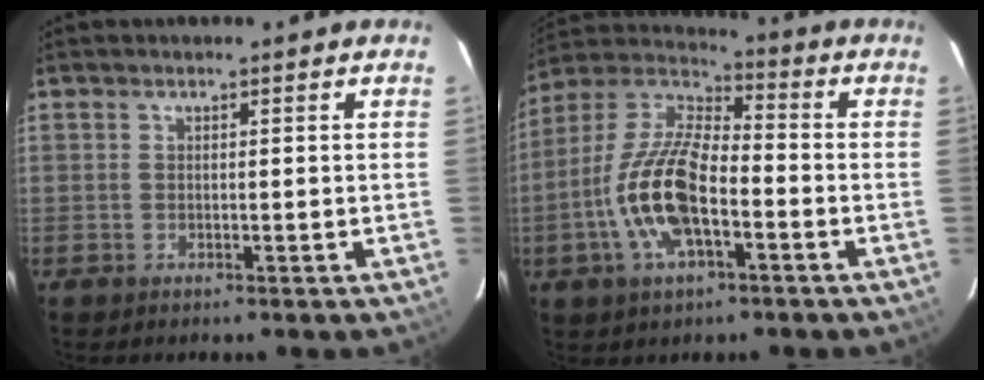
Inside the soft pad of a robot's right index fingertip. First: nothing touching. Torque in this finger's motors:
{"motor_torque": [2.14, 0.00, 0.53, 0.13]}